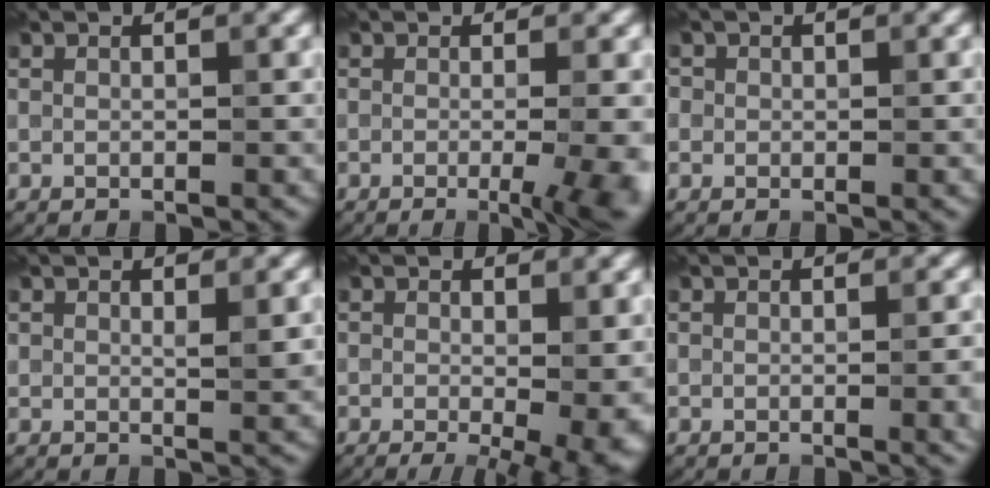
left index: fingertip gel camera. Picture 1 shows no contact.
{"total": 6.5, "force": [-1.2, 2.4, 6.0], "torque": [-0.049, -0.004, -0.013]}
{"total": 1.0, "force": [0.2, 1.0, 0.0], "torque": [0.011, -0.004, -0.002]}
{"total": 1.3, "force": [0.7, 0.3, 1.0], "torque": [-0.015, -0.003, 0.013]}
{"total": 6.8, "force": [-1.5, 2.4, 6.2], "torque": [-0.055, -0.011, -0.013]}
{"total": 2.4, "force": [-0.3, 0.8, 2.3], "torque": [-0.022, -0.002, -0.005]}